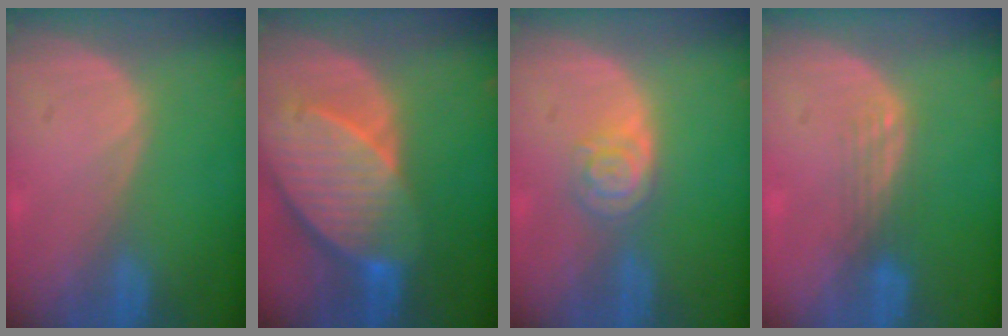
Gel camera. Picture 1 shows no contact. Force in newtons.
{"total": 10.7, "press": 9.4, "slide": 5.2}
{"total": 4.3, "press": 3.8, "slide": 2.0}
{"total": 3.1, "press": 2.6, "slide": 1.7}